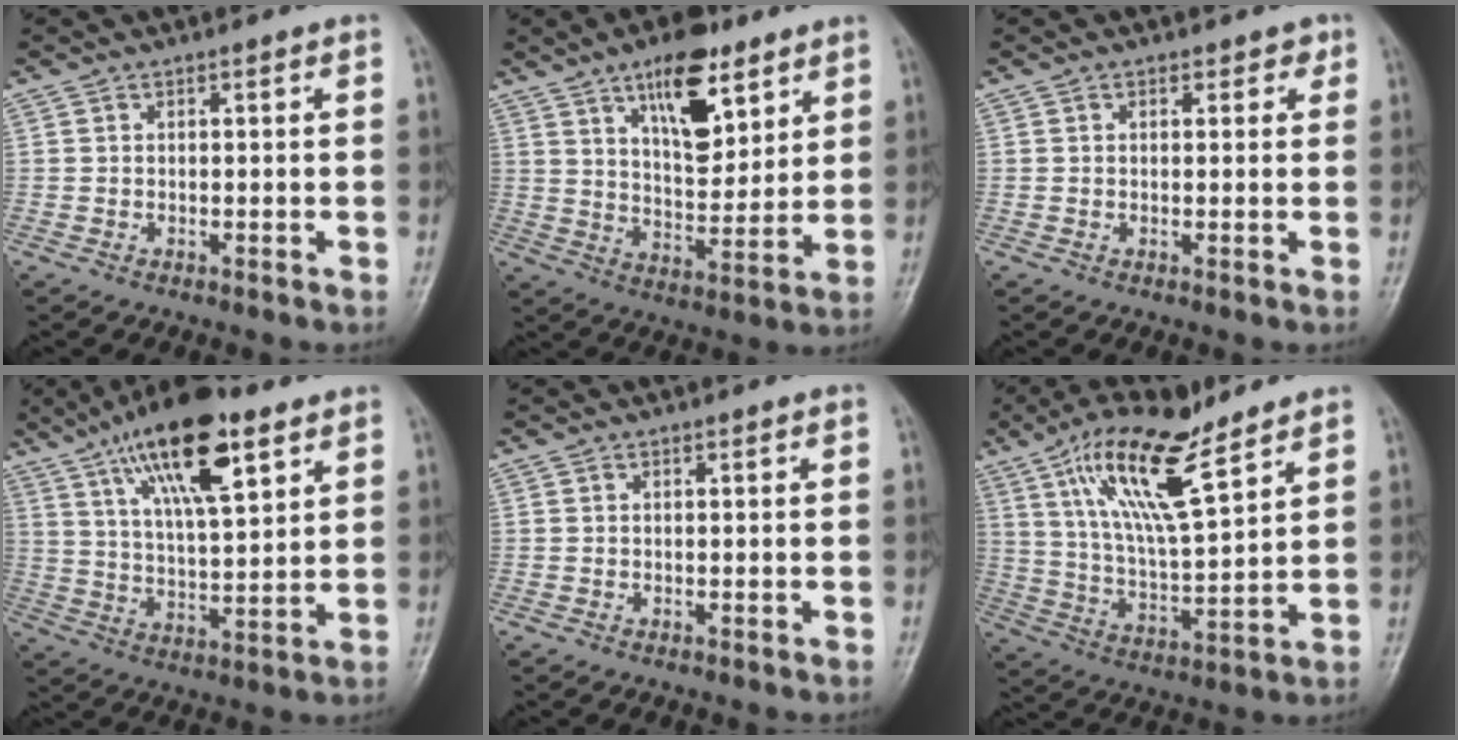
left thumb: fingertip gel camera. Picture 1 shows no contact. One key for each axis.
{"total": 13.8, "fx": 7.8, "fy": 6.2, "fz": 9.6, "tx": -0.119, "ty": -0.045, "tz": 0.127}
{"total": 1.9, "fx": 1.0, "fy": 1.4, "fz": 0.8, "tx": 0.008, "ty": -0.002, "tz": 0.006}
{"total": 17.8, "fx": 9.7, "fy": 5.9, "fz": 13.8, "tx": -0.211, "ty": -0.028, "tz": 0.169}
{"total": 0.0}
{"total": 16.5, "fx": 9.7, "fy": 5.0, "fz": 12.4, "tx": -0.214, "ty": -0.039, "tz": 0.184}